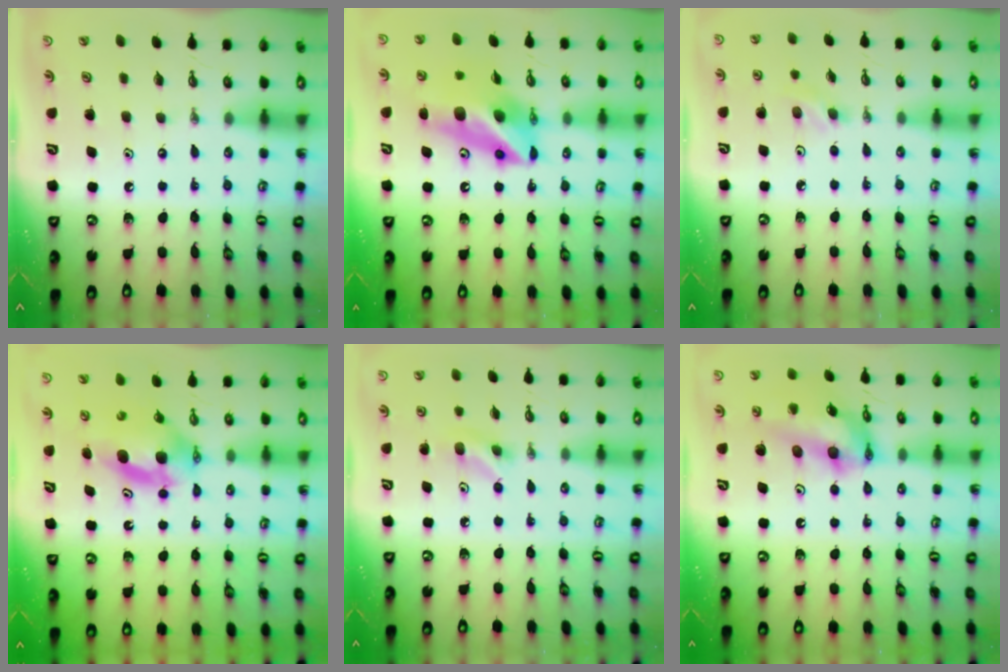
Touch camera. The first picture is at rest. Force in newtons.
{"total": 12.5, "press": 12.3, "slide": 1.9}
{"total": 3.7, "press": 3.7, "slide": 0.6}
{"total": 7.7, "press": 5.1, "slide": 5.8}
{"total": 5.2, "press": 5.0, "slide": 1.4}
{"total": 15.3, "press": 15.2, "slide": 1.5}